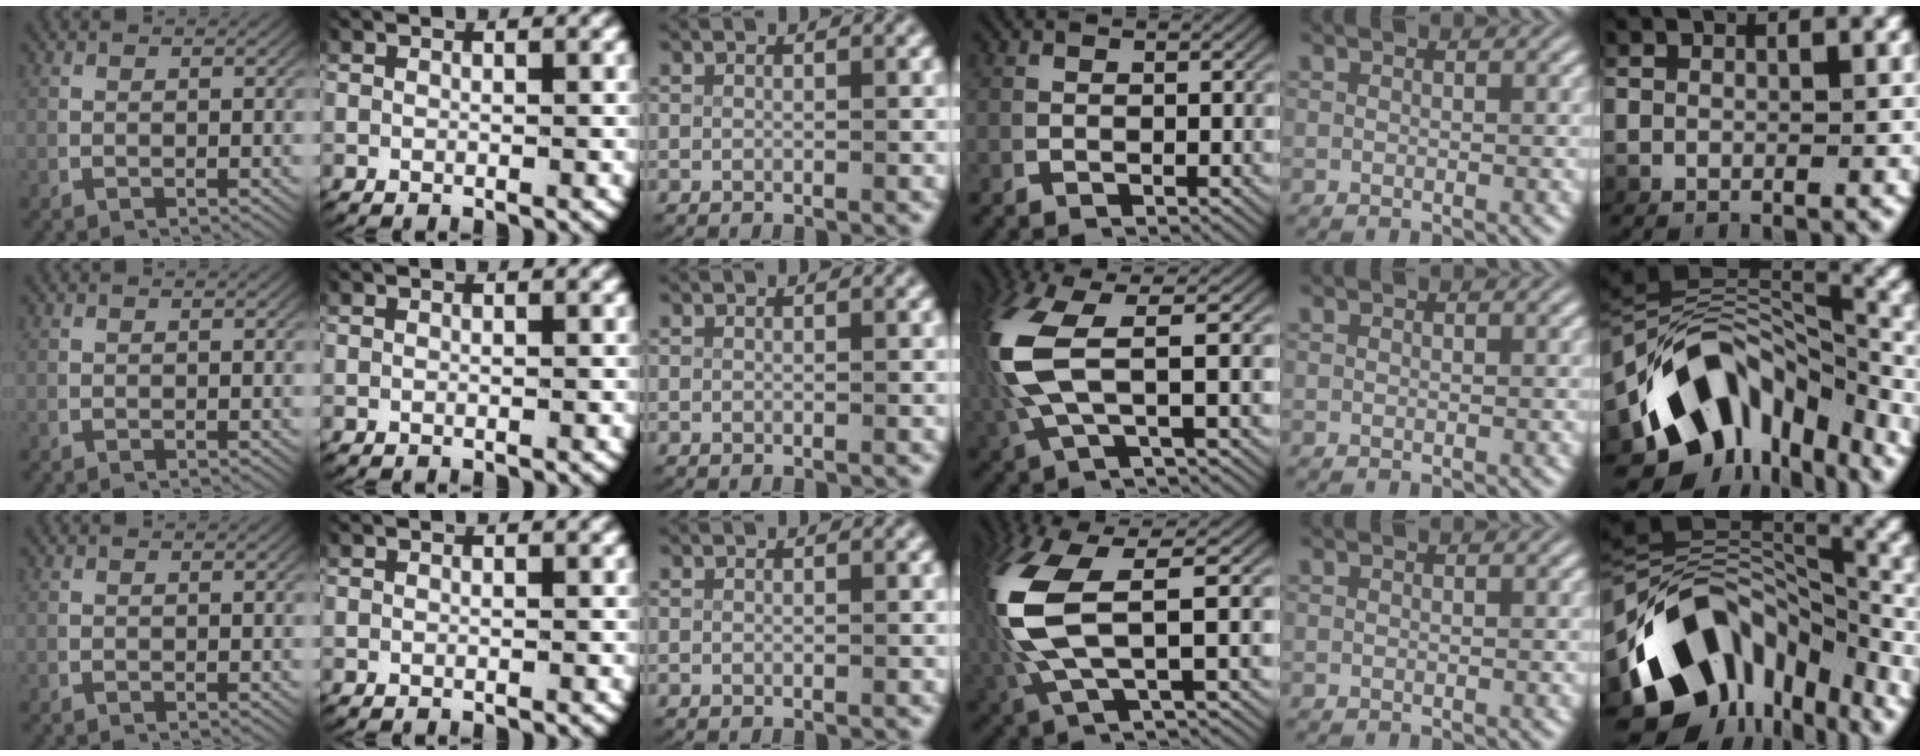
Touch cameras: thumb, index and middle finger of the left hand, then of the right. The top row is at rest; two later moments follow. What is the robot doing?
{"motion": "lift_and_place", "object": "fork"}